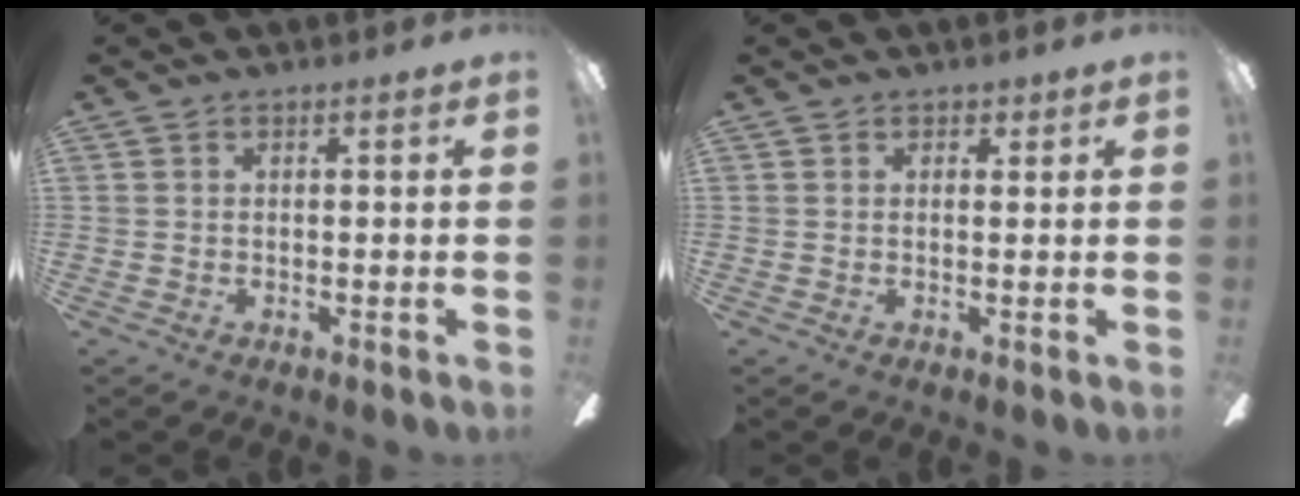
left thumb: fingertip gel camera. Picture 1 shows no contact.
{"total": 1.1, "force": [0.9, 0.7, 0.2], "torque": [0.003, -0.002, 0.014]}